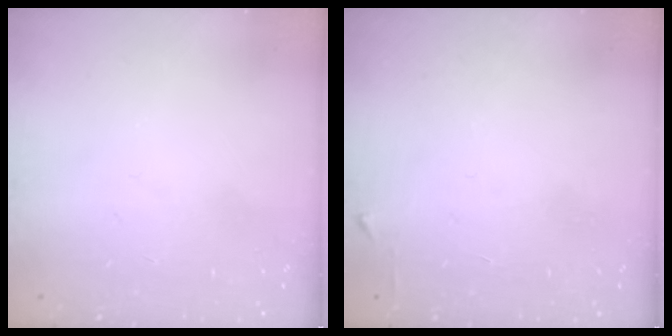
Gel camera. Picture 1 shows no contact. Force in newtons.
{"total": 2.4, "press": 2.4, "slide": 0.3}